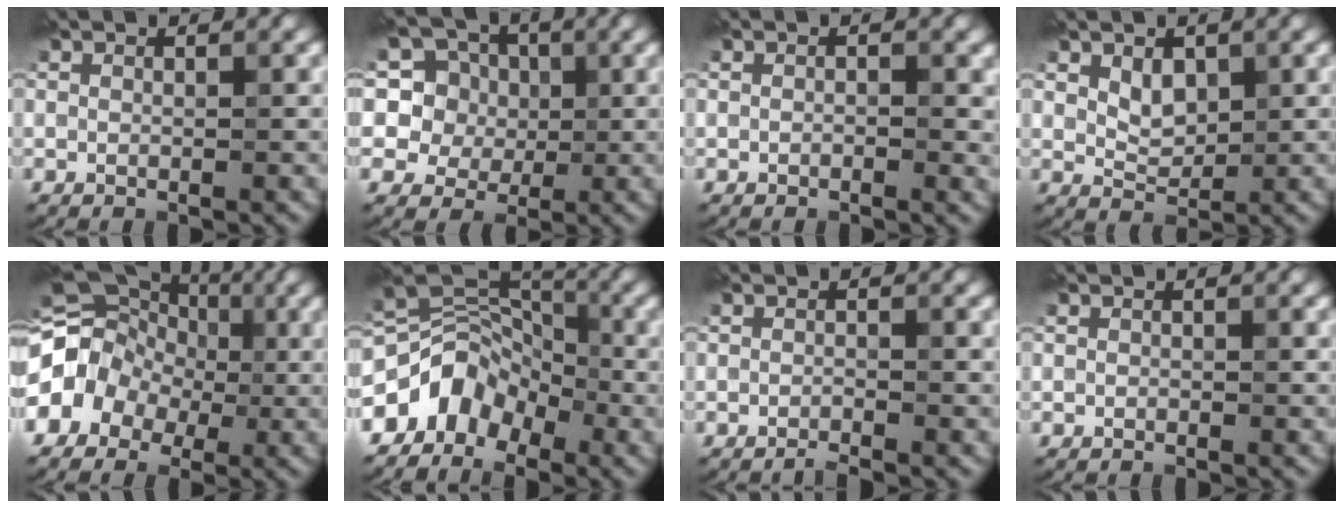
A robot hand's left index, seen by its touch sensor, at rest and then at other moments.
{"total": 10.6, "force": [4.4, 8.8, 3.8], "torque": [-0.106, 0.041, 0.067]}
{"total": 1.3, "force": [-0.1, 0.6, 1.1], "torque": [-0.015, 0.000, -0.001]}
{"total": 2.1, "force": [0.9, 1.4, 1.3], "torque": [-0.027, 0.000, 0.020]}
{"total": 9.6, "force": [-1.0, 8.3, 4.7], "torque": [-0.075, 0.028, -0.051]}
{"total": 5.7, "force": [-3.1, 3.8, 2.7], "torque": [-0.044, 0.014, -0.069]}
{"total": 0.9, "force": [-0.8, -0.1, 0.5], "torque": [-0.011, 0.005, -0.015]}
{"total": 0.0}